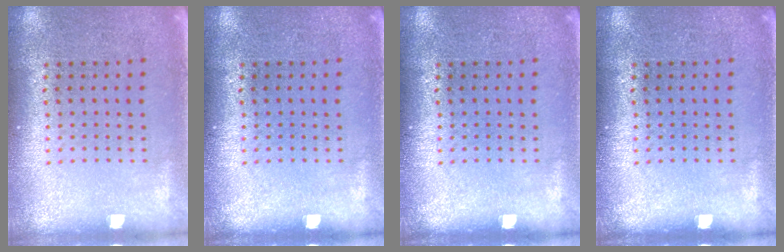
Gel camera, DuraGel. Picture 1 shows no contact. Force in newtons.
{"total": 0.0}
{"total": 0.0}
{"total": 0.0}